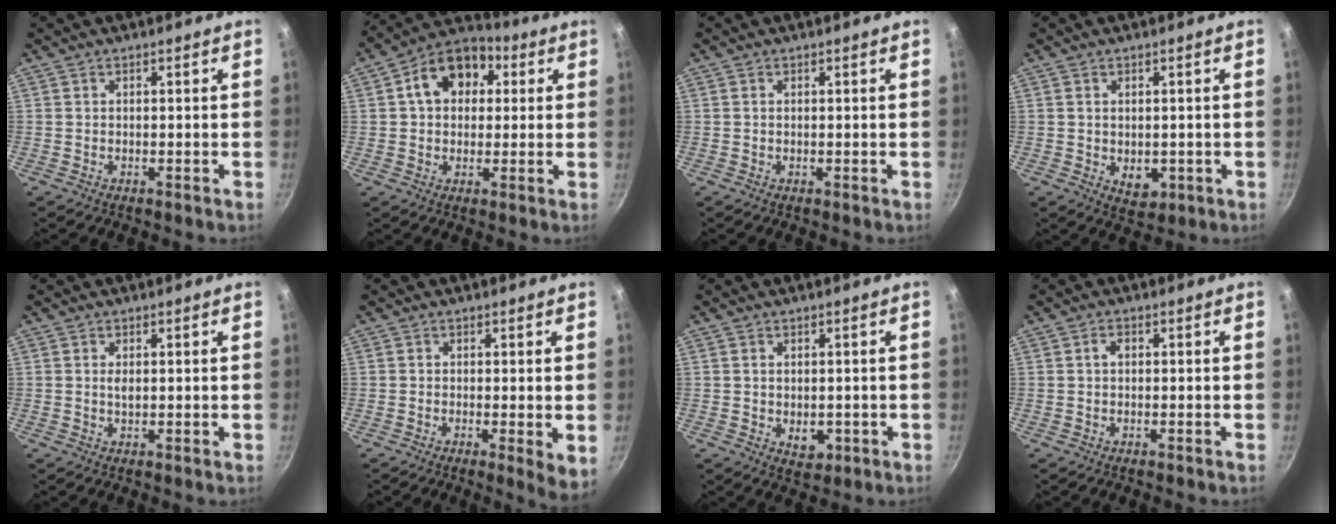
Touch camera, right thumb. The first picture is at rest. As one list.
[{"total": 12.4, "force": [3.0, 9.3, 7.7], "torque": [-0.086, 0.022, 0.029]}, {"total": 0.0}, {"total": 4.5, "force": [-0.4, 3.2, 3.1], "torque": [-0.040, -0.009, 0.000]}, {"total": 1.5, "force": [0.4, 0.7, 1.3], "torque": [-0.023, -0.001, 0.006]}, {"total": 4.4, "force": [-0.1, 1.3, 4.2], "torque": [-0.054, -0.016, -0.003]}, {"total": 3.9, "force": [-0.4, 2.8, 2.7], "torque": [-0.036, -0.007, -0.001]}, {"total": 1.6, "force": [0.3, 1.1, 1.1], "torque": [-0.017, 0.005, 0.003]}]